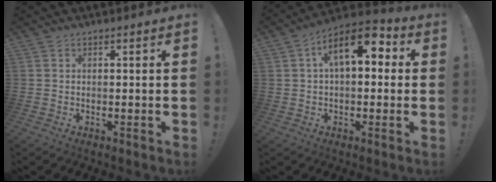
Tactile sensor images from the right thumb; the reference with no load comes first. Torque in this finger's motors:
{"motor_torque": [1.51, 1.52, 0.13, 0.11, 0.12]}